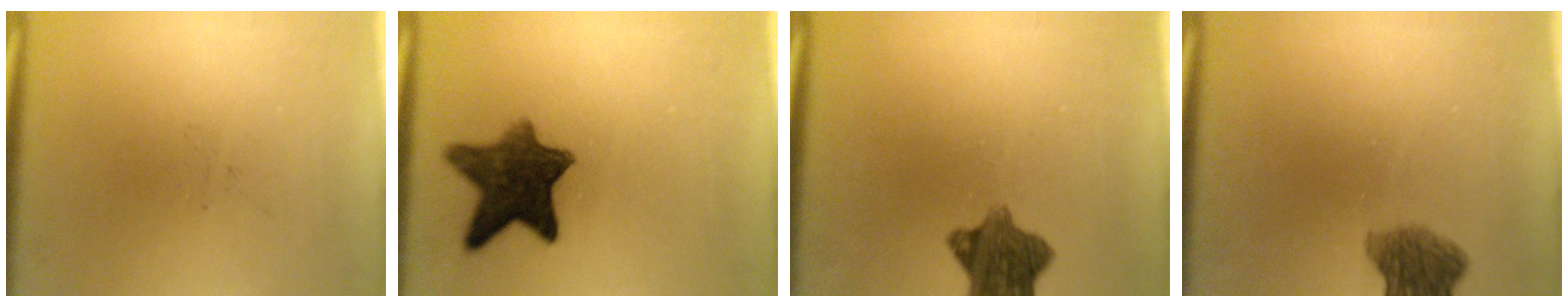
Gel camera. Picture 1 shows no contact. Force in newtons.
{"total": 9.9}
{"total": 8.7}
{"total": 6.4}